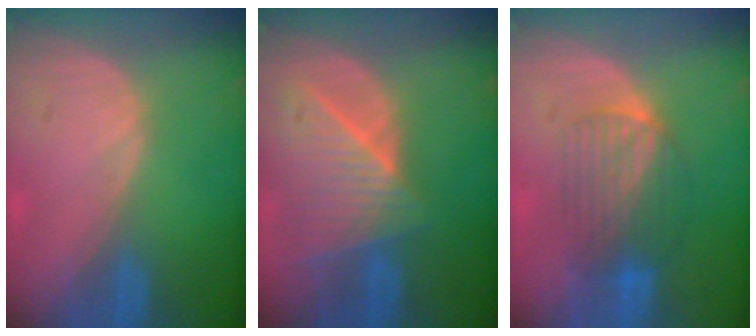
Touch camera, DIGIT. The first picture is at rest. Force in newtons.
{"total": 8.8, "press": 7.9, "slide": 3.9}
{"total": 6.4, "press": 6.3, "slide": 1.1}